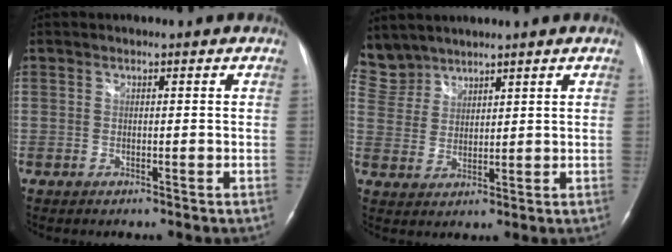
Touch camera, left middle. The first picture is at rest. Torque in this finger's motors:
{"motor_torque": [0.42, -0.44, 0.04, -0.04]}